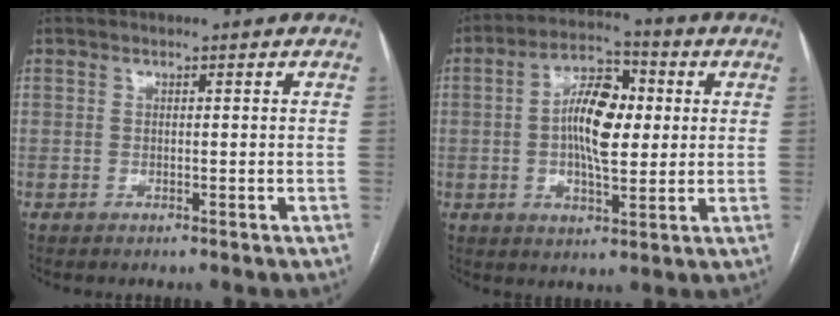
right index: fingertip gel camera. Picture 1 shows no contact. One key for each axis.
{"total": 10.3, "fx": 0.8, "fy": 4.2, "fz": 9.4, "tx": -0.171, "ty": 0.019, "tz": 0.011}